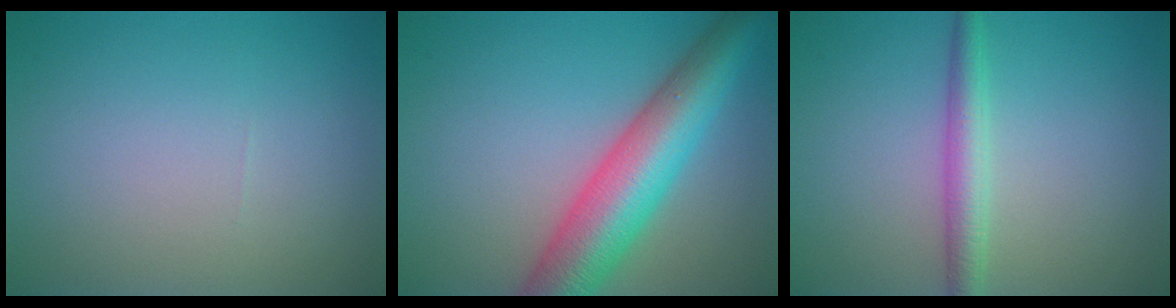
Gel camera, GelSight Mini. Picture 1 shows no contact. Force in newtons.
{"total": 9.2, "press": 9.2, "slide": 0.2}
{"total": 2.9, "press": 2.9, "slide": 0.1}